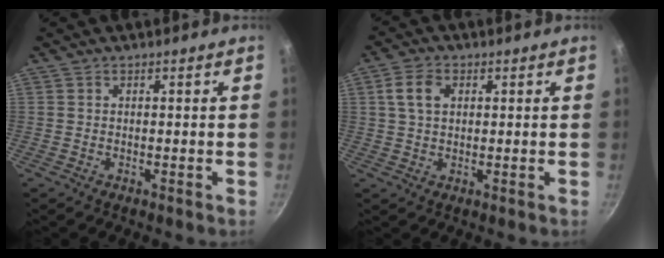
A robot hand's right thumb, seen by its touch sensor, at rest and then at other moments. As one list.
[{"total": 5.1, "force": [1.4, 3.5, 3.5], "torque": [-0.056, 0.005, 0.025]}]